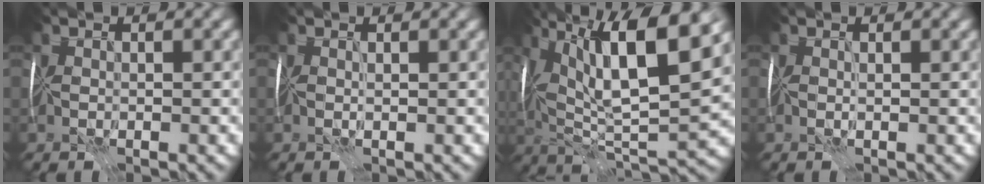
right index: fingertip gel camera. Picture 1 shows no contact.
{"total": 0.0}
{"total": 13.2, "force": [5.3, 3.9, 11.4], "torque": [-0.201, 0.002, 0.094]}
{"total": 0.0}